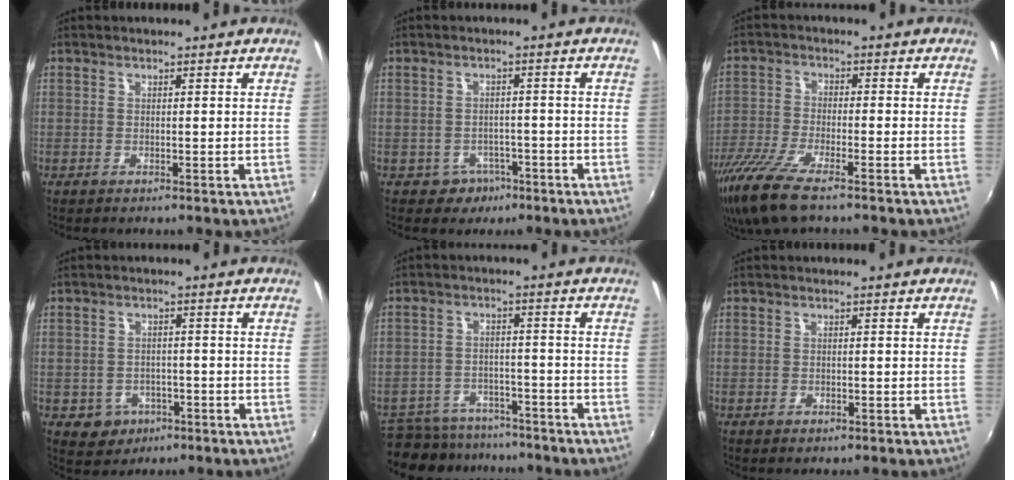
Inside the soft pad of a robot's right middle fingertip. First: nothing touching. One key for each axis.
{"total": 4.3, "fx": -2.5, "fy": 3.5, "fz": 0.7, "tx": -0.027, "ty": 0.007, "tz": -0.029}
{"total": 10.6, "fx": -7.7, "fy": 2.1, "fz": 7.0, "tx": -0.163, "ty": -0.038, "tz": -0.152}
{"total": 5.7, "fx": -2.4, "fy": 4.9, "fz": 1.6, "tx": -0.045, "ty": 0.003, "tz": -0.025}
{"total": 14.3, "fx": -12.2, "fy": 5.9, "fz": 4.5, "tx": -0.122, "ty": -0.004, "tz": -0.181}
{"total": 1.0, "fx": -0.6, "fy": 0.6, "fz": 0.3, "tx": -0.008, "ty": -0.005, "tz": -0.012}